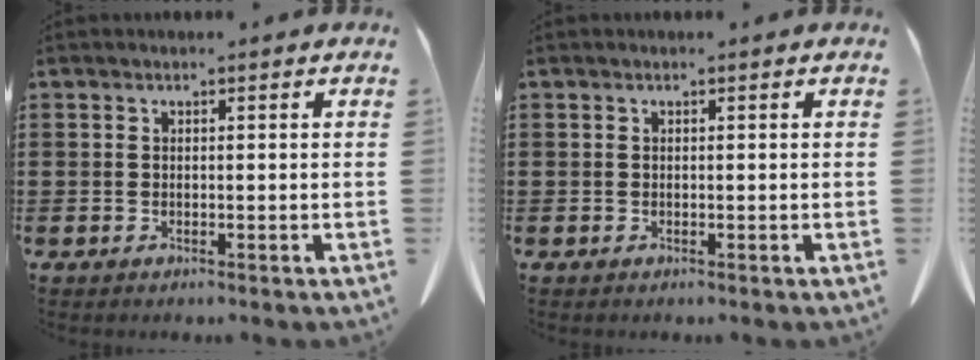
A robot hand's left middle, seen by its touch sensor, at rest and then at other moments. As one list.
[{"total": 0.0}]